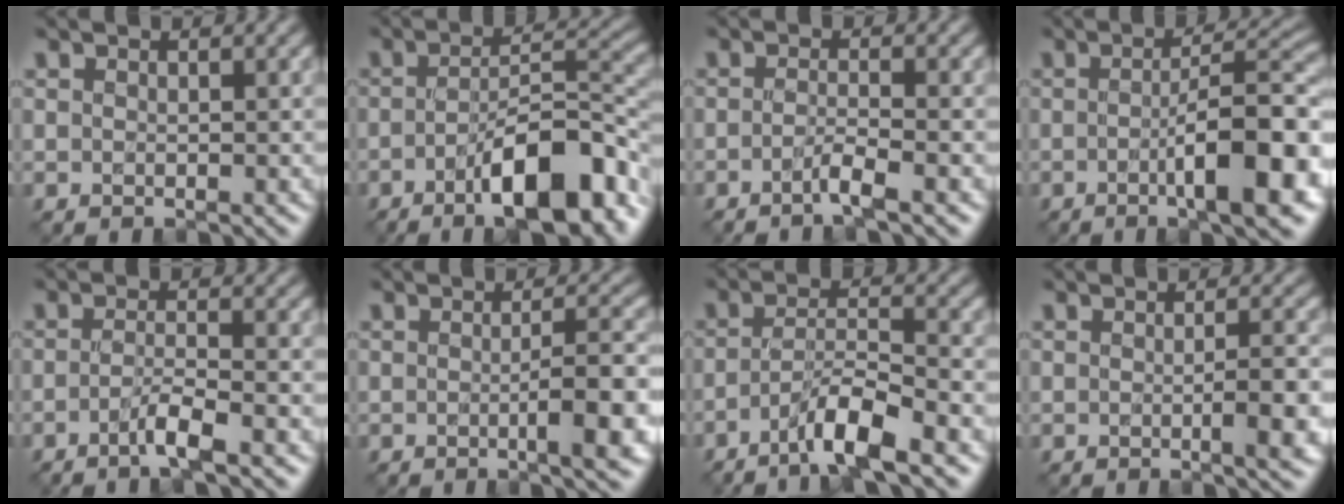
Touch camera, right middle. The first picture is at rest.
{"total": 10.2, "force": [-4.8, 3.1, 8.5], "torque": [-0.124, 0.009, -0.077]}
{"total": 2.0, "force": [-1.0, 0.0, 1.7], "torque": [-0.028, 0.006, -0.029]}
{"total": 9.1, "force": [-2.3, 1.9, 8.6], "torque": [-0.116, 0.010, -0.039]}
{"total": 2.7, "force": [-1.4, 0.2, 2.3], "torque": [-0.042, 0.006, -0.036]}
{"total": 4.7, "force": [-1.1, 0.8, 4.5], "torque": [-0.067, 0.006, -0.019]}
{"total": 4.9, "force": [-3.1, 0.5, 3.8], "torque": [-0.067, 0.010, -0.062]}
{"total": 3.2, "force": [-0.7, 0.5, 3.1], "torque": [-0.047, 0.002, -0.012]}